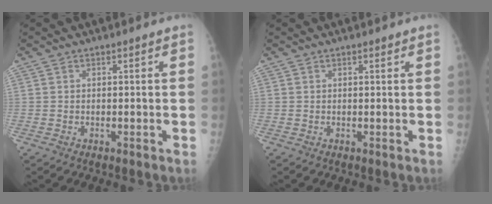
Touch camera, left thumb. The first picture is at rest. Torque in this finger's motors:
{"motor_torque": [-0.14, 0.03, -0.22, -0.09, 0.02]}